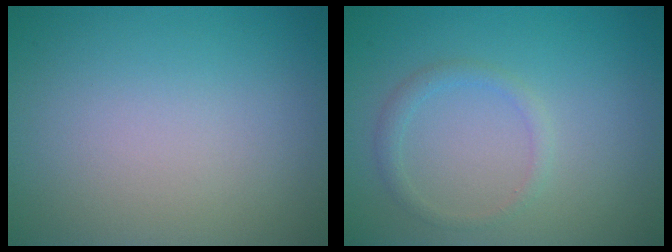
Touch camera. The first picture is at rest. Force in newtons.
{"total": 1.4, "press": 1.4, "slide": 0.1}